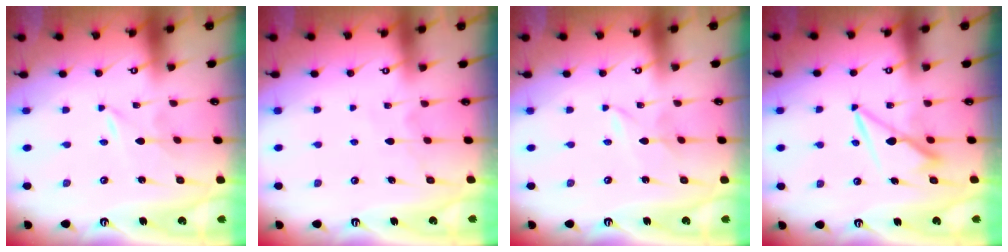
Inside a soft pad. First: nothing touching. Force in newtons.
{"total": 6.0, "press": 5.9, "slide": 0.8}
{"total": 1.6, "press": 1.6, "slide": 0.2}
{"total": 7.6, "press": 7.5, "slide": 1.0}